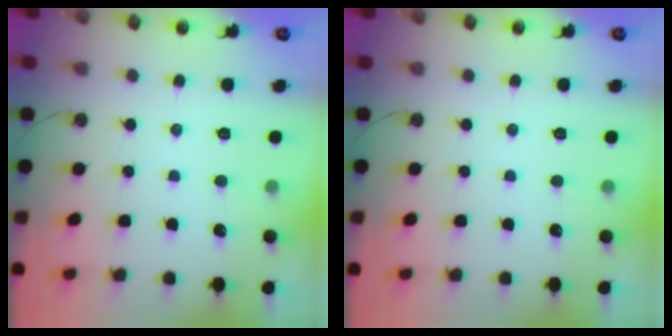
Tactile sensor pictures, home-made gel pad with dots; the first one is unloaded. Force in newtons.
{"total": 0.0}